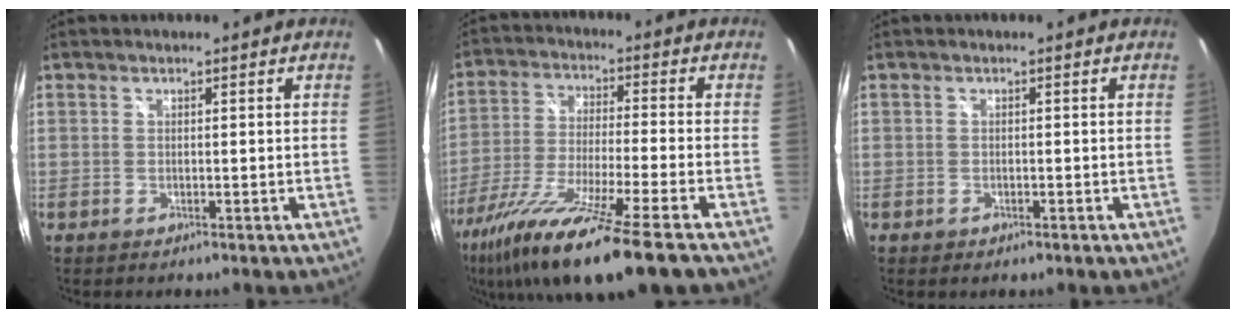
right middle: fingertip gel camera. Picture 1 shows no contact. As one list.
[{"total": 19.0, "force": [-13.3, 0.4, 13.6], "torque": [-0.266, -0.067, -0.232]}, {"total": 0.6, "force": [-0.3, 0.5, 0.2], "torque": [-0.005, -0.003, -0.006]}]